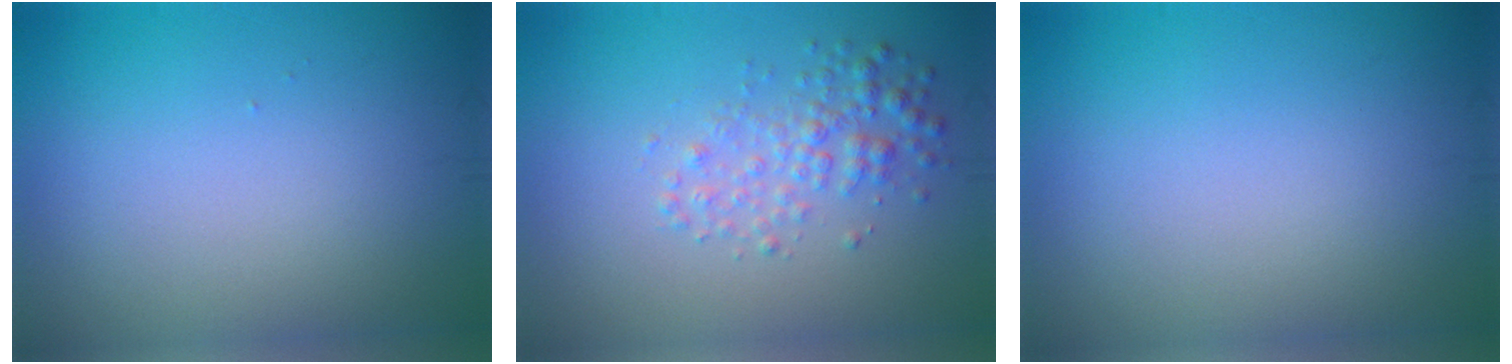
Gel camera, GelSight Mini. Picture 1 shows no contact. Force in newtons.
{"total": 2.6, "press": 2.6, "slide": 0.0}
{"total": 0.0}